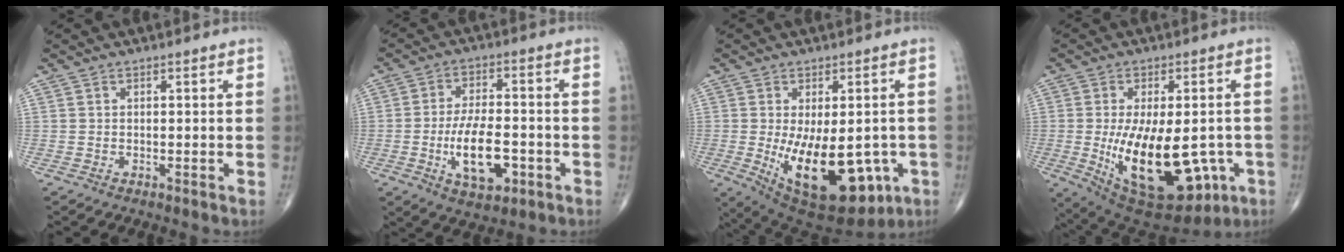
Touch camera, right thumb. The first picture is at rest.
{"total": 11.4, "force": [-3.3, 5.4, 9.5], "torque": [-0.157, 0.011, -0.052]}
{"total": 19.9, "force": [-5.3, 10.1, 16.3], "torque": [-0.225, -0.019, -0.049]}
{"total": 22.1, "force": [-5.0, 11.0, 18.5], "torque": [-0.286, -0.019, -0.043]}